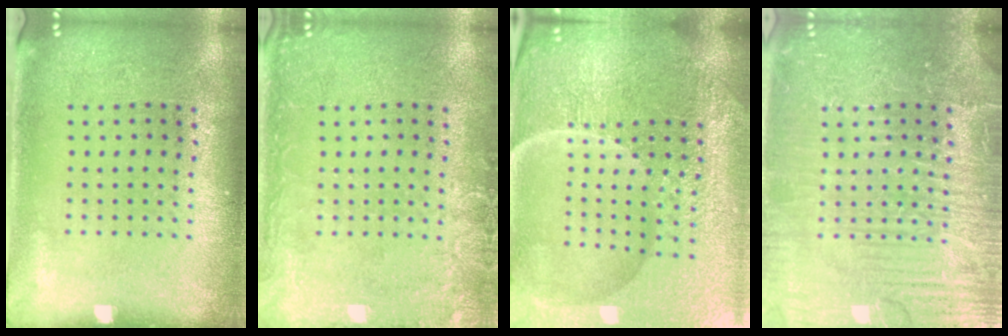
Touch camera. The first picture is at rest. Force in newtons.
{"total": 2.6, "press": 2.6, "slide": 0.3}
{"total": 5.6, "press": 5.3, "slide": 1.9}
{"total": 7.6, "press": 7.6, "slide": 0.9}